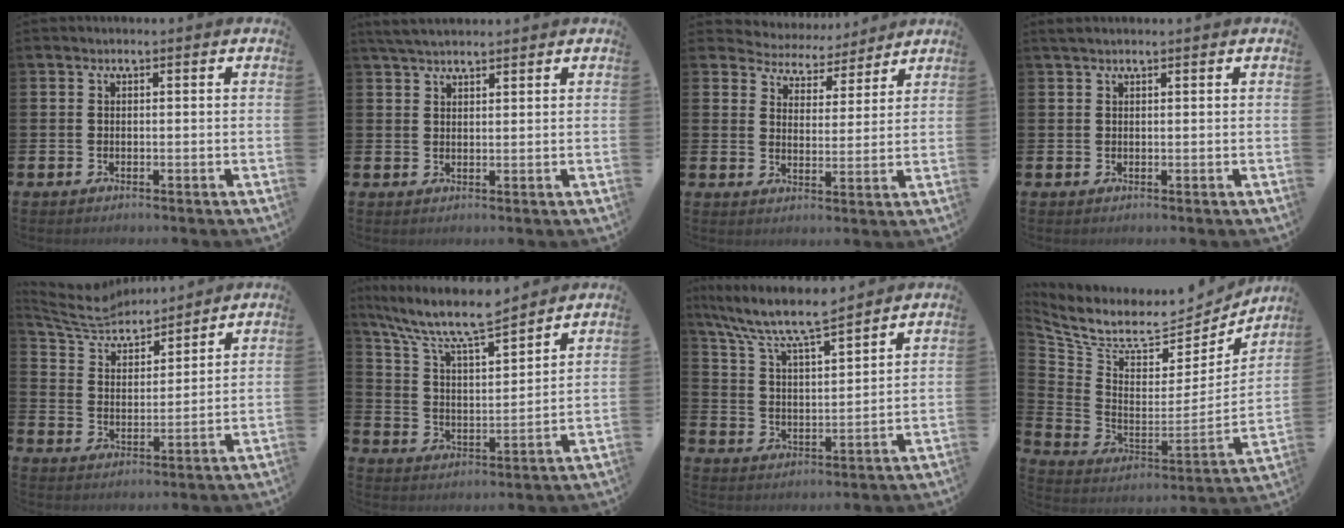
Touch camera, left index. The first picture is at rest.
{"total": 3.5, "force": [3.2, 0.8, 1.2], "torque": [-0.028, -0.005, 0.059]}
{"total": 4.9, "force": [4.6, 1.8, -0.4], "torque": [-0.018, -0.039, 0.078]}
{"total": 1.2, "force": [1.1, 0.1, 0.5], "torque": [-0.008, 0.002, 0.019]}
{"total": 6.4, "force": [6.3, 1.2, 1.0], "torque": [-0.054, -0.045, 0.109]}
{"total": 9.8, "force": [8.7, 1.6, 4.2], "torque": [-0.120, -0.047, 0.153]}
{"total": 8.5, "force": [7.7, 0.9, 3.3], "torque": [-0.098, -0.049, 0.135]}
{"total": 9.0, "force": [7.5, 3.4, 3.5], "torque": [-0.105, -0.059, 0.128]}